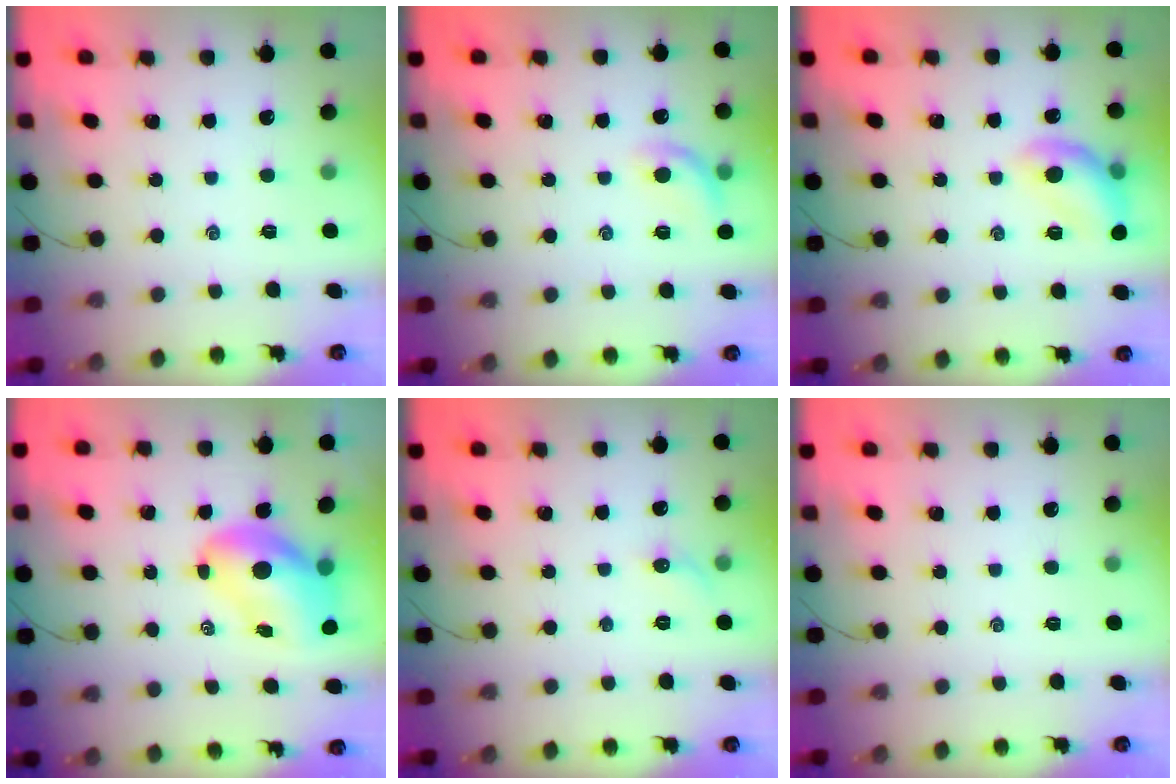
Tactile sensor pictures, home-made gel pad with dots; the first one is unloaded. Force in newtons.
{"total": 8.8, "press": 8.6, "slide": 1.7}
{"total": 12.6, "press": 12.6, "slide": 0.9}
{"total": 11.2, "press": 10.6, "slide": 3.5}
{"total": 4.4, "press": 4.2, "slide": 1.2}
{"total": 0.0}